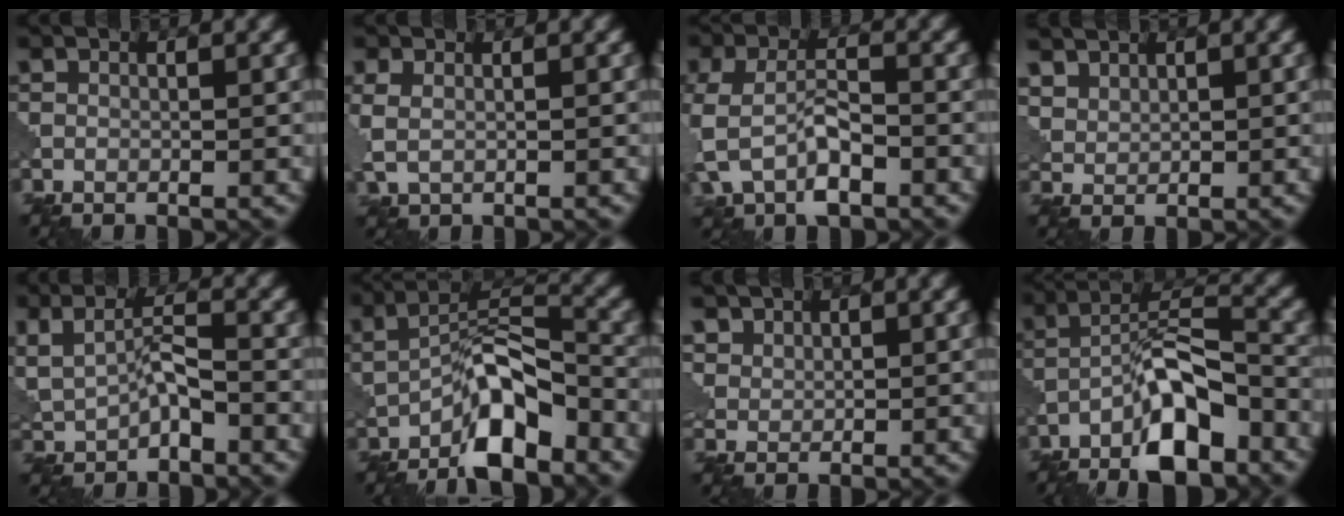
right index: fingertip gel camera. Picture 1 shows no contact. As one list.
[{"total": 2.2, "force": [0.4, 1.4, 1.7], "torque": [-0.045, -0.002, 0.009]}, {"total": 5.6, "force": [-2.0, 3.1, 4.3], "torque": [-0.100, -0.006, -0.042]}, {"total": 3.7, "force": [2.9, 2.1, 1.2], "torque": [-0.042, -0.004, 0.074]}, {"total": 3.3, "force": [-0.2, 1.3, 3.0], "torque": [-0.065, -0.004, -0.002]}, {"total": 7.7, "force": [-4.1, 2.8, 5.9], "torque": [-0.094, 0.017, -0.079]}, {"total": 2.7, "force": [2.0, 1.7, 0.7], "torque": [-0.023, -0.012, 0.057]}, {"total": 8.5, "force": [-5.3, 2.6, 6.2], "torque": [-0.099, 0.017, -0.098]}]